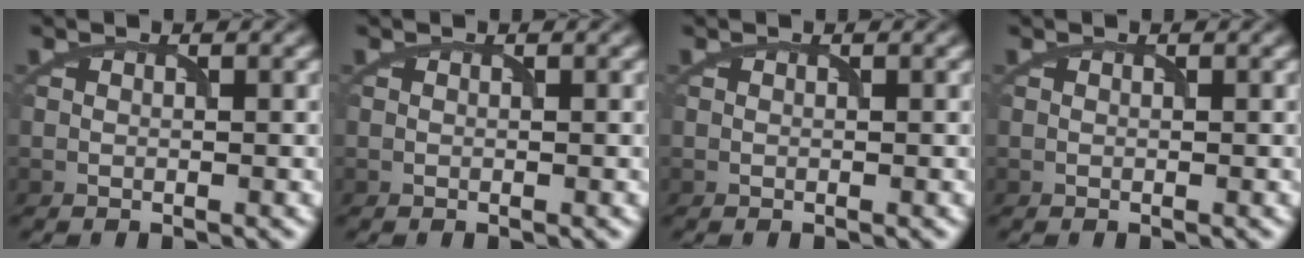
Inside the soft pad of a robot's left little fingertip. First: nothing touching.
{"total": 0.0}
{"total": 0.0}
{"total": 0.0}